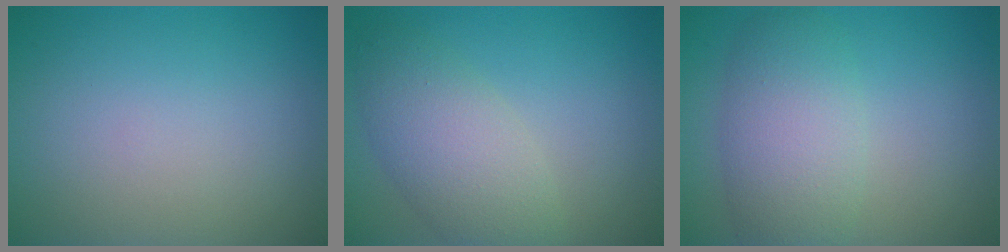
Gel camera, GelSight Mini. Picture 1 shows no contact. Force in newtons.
{"total": 4.9, "press": 4.9, "slide": 0.2}
{"total": 5.4, "press": 5.4, "slide": 0.5}